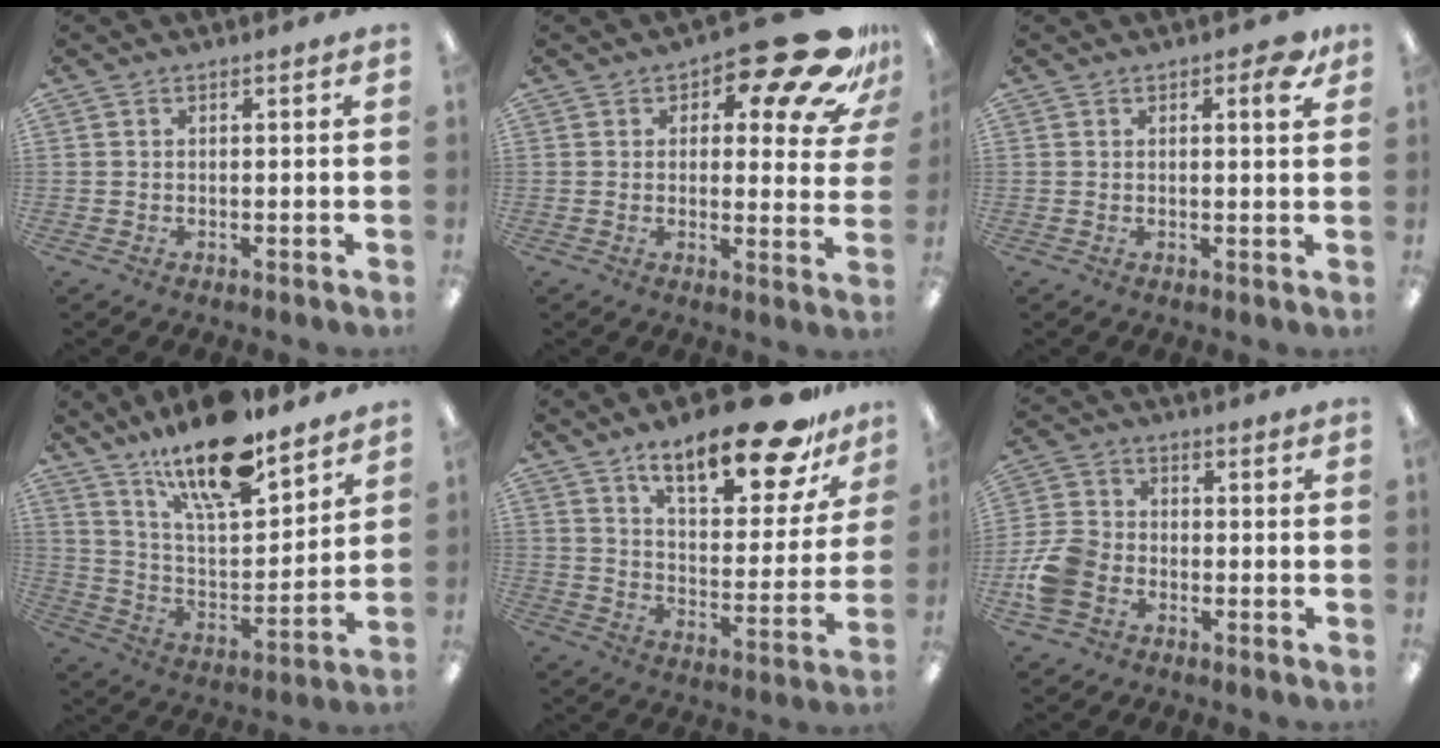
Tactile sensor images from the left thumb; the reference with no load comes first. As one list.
[{"total": 16.8, "force": [10.8, 6.0, 11.4], "torque": [-0.145, -0.073, 0.175]}, {"total": 3.3, "force": [1.8, 1.2, 2.5], "torque": [-0.031, -0.005, 0.025]}, {"total": 19.1, "force": [14.7, 5.6, 10.9], "torque": [-0.188, -0.093, 0.250]}, {"total": 20.9, "force": [14.9, 7.0, 12.9], "torque": [-0.189, -0.090, 0.242]}, {"total": 9.3, "force": [-3.4, 7.0, 5.1], "torque": [-0.101, 0.027, -0.063]}]